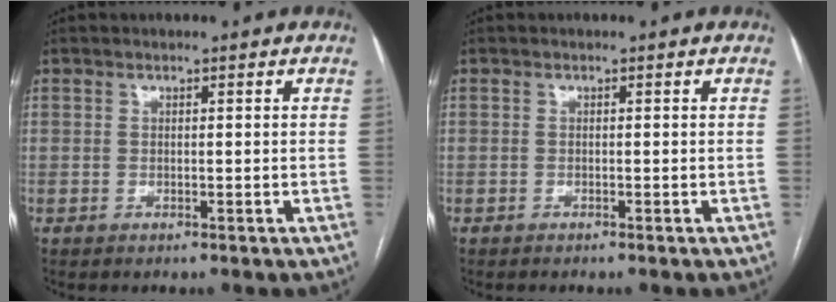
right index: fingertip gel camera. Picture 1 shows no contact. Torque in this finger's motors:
{"motor_torque": [0.06, -0.04, 0.03, 0.01]}